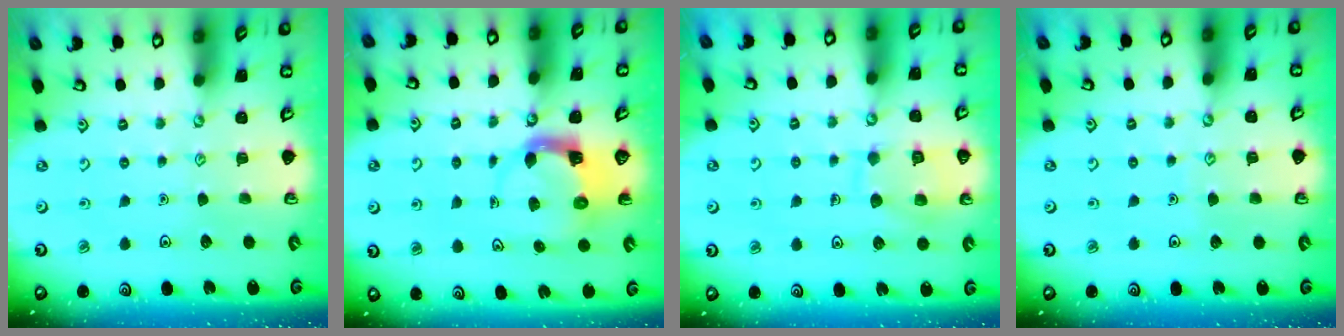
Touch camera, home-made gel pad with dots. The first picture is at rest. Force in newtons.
{"total": 3.9, "press": 3.9, "slide": 0.6}
{"total": 11.3, "press": 11.3, "slide": 1.0}
{"total": 2.6, "press": 2.5, "slide": 0.3}